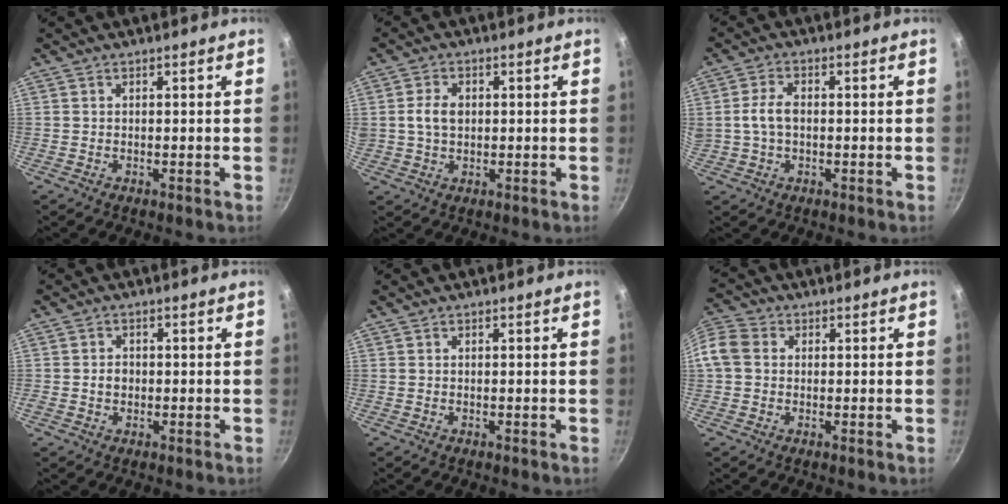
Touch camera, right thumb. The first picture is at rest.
{"total": 4.9, "force": [0.5, 3.5, 3.4], "torque": [-0.054, 0.005, 0.008]}
{"total": 5.1, "force": [-0.1, 3.1, 4.0], "torque": [-0.076, 0.013, -0.004]}
{"total": 2.3, "force": [-0.3, 1.9, 1.1], "torque": [-0.009, 0.008, -0.006]}
{"total": 0.0}
{"total": 10.7, "force": [0.9, 9.1, 5.7], "torque": [-0.134, 0.031, 0.002]}